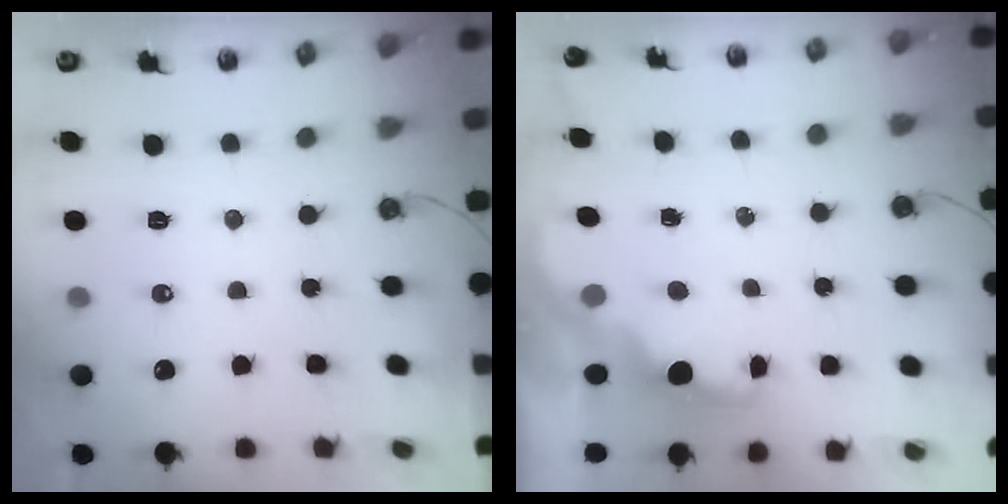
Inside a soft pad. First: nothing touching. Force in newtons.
{"total": 1.5, "press": 1.3, "slide": 0.7}